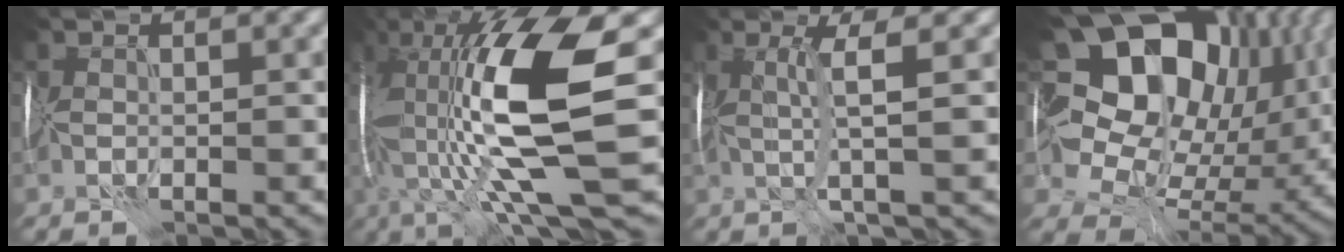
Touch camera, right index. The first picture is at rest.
{"total": 16.0, "force": [1.0, 5.0, 15.2], "torque": [-0.317, 0.010, 0.032]}
{"total": 3.2, "force": [0.7, 0.1, 3.1], "torque": [-0.060, 0.006, 0.019]}
{"total": 19.2, "force": [6.5, 13.7, 11.7], "torque": [-0.210, 0.034, 0.130]}